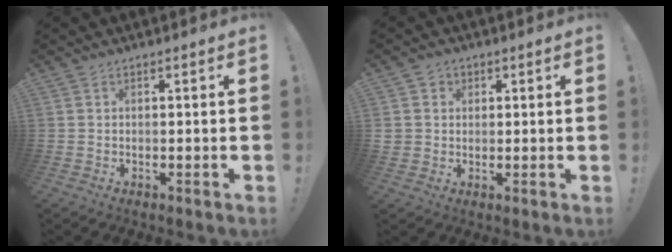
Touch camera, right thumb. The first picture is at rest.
{"total": 4.0, "force": [1.1, 3.8, 0.6], "torque": [-0.012, 0.000, 0.021]}